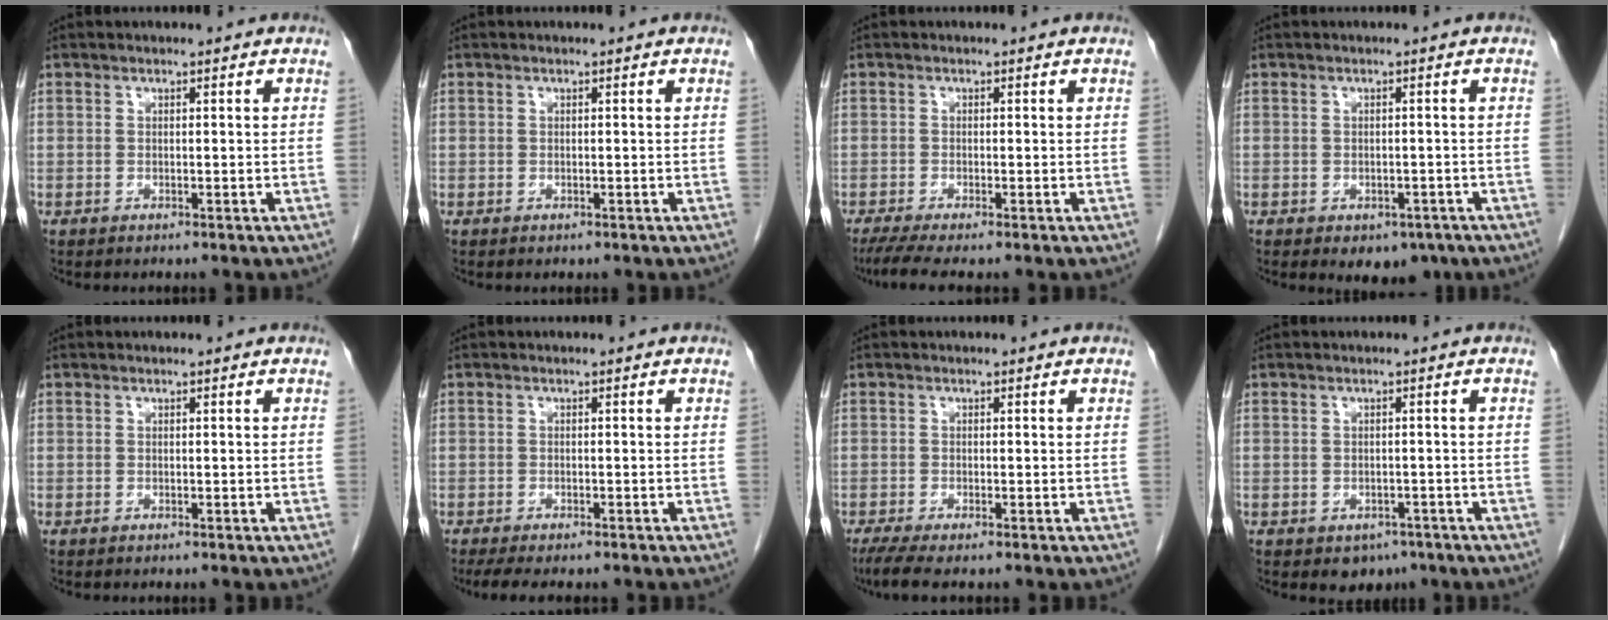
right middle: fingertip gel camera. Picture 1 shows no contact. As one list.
[{"total": 0.0}, {"total": 4.1, "force": [-3.1, 0.1, 2.7], "torque": [-0.047, -0.012, -0.057]}, {"total": 4.6, "force": [-3.0, 2.8, 2.2], "torque": [-0.014, 0.000, -0.031]}, {"total": 0.0}, {"total": 6.5, "force": [-5.3, 1.7, 3.4], "torque": [-0.044, -0.010, -0.077]}, {"total": 3.4, "force": [-2.4, 0.4, 2.4], "torque": [-0.047, -0.011, -0.046]}, {"total": 3.0, "force": [-1.9, 2.0, 1.3], "torque": [-0.009, 0.003, -0.014]}]